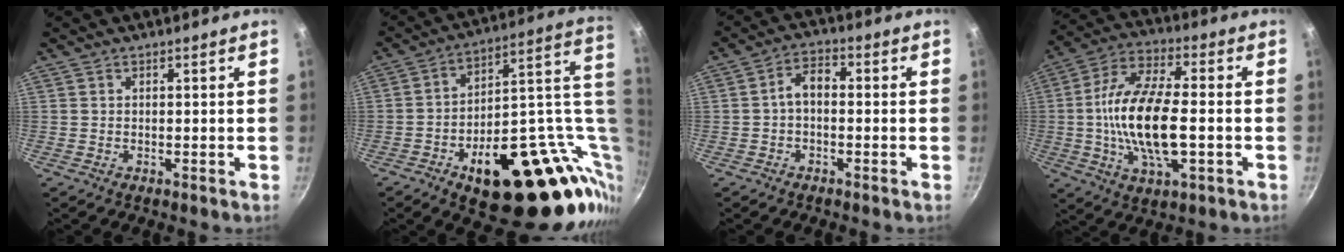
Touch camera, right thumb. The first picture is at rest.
{"total": 31.7, "force": [-2.7, 16.2, 27.1], "torque": [-0.332, 0.024, -0.014]}
{"total": 4.5, "force": [-0.7, 2.7, 3.5], "torque": [-0.057, 0.024, -0.020]}
{"total": 17.8, "force": [-2.1, 7.6, 15.9], "torque": [-0.297, 0.020, -0.048]}